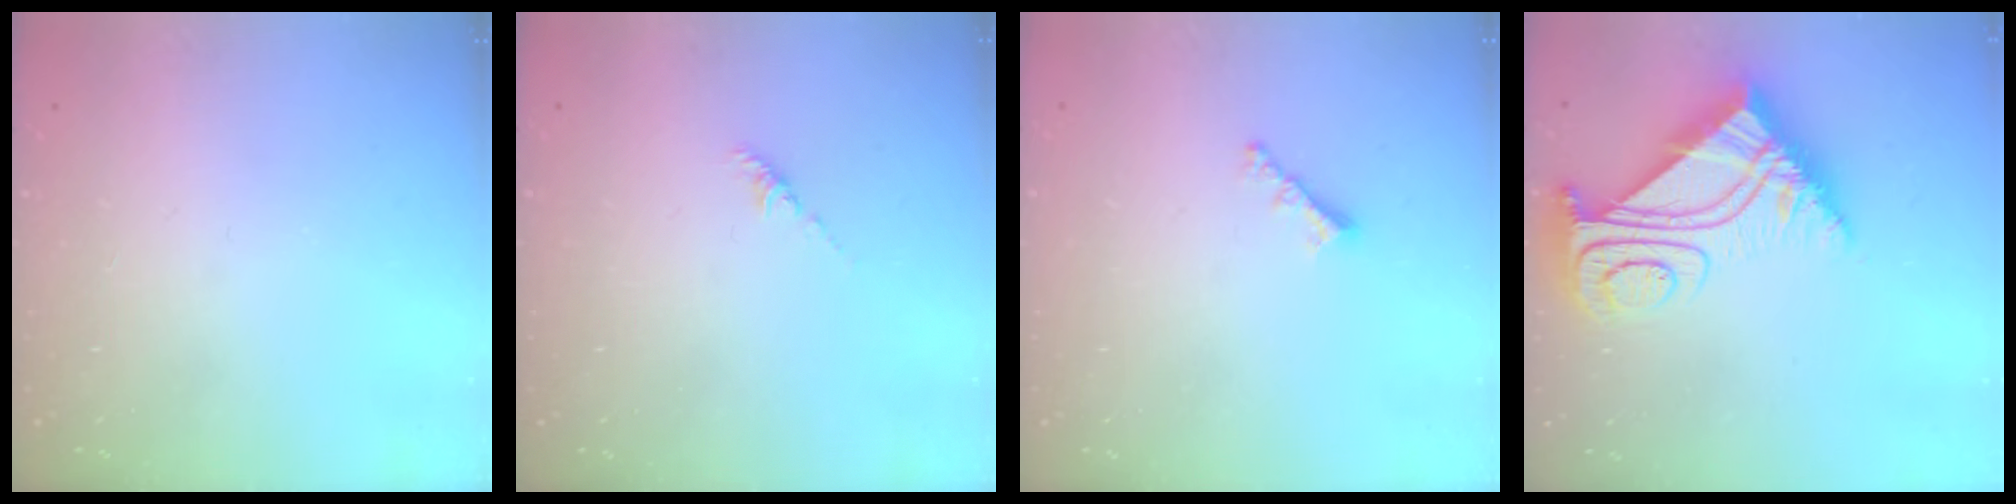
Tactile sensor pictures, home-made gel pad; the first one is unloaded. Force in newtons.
{"total": 1.2, "press": 1.1, "slide": 0.5}
{"total": 2.2, "press": 2.2, "slide": 0.5}
{"total": 11.0, "press": 10.9, "slide": 1.0}